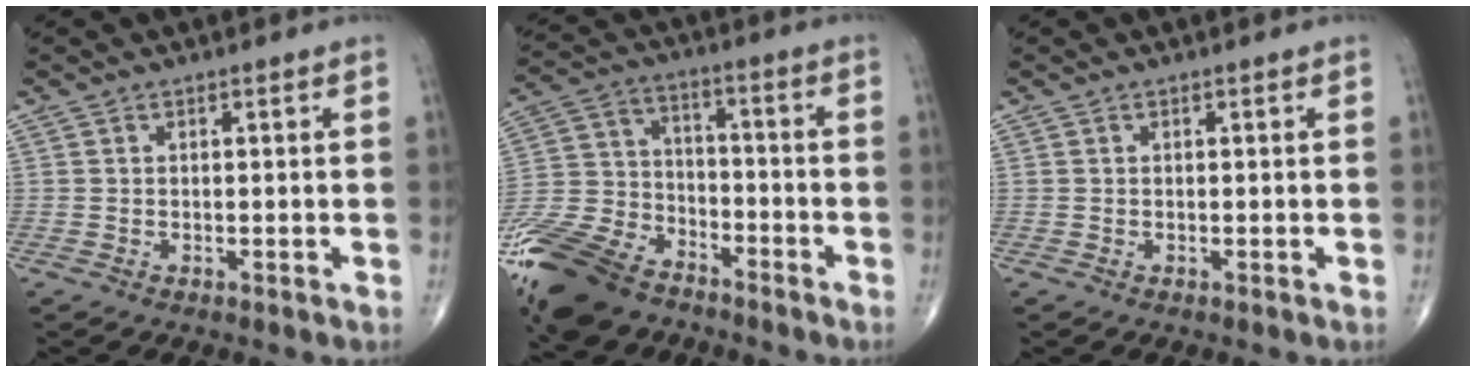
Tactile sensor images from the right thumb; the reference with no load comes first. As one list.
[{"total": 20.1, "force": [-13.9, 11.1, 9.4], "torque": [-0.213, 0.039, -0.258]}, {"total": 0.0}]